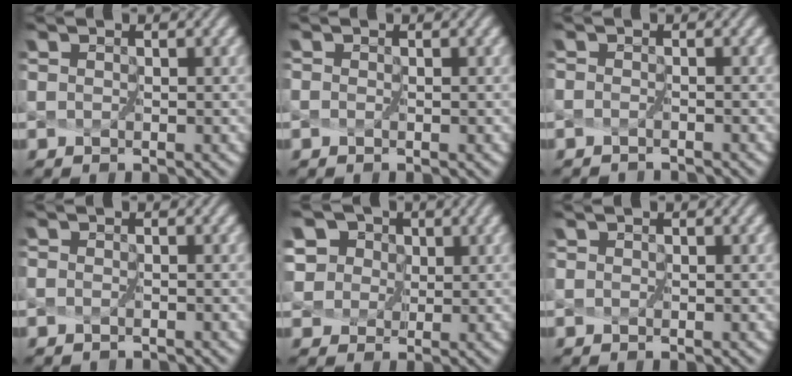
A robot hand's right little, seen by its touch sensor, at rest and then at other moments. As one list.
[{"total": 0.0}, {"total": 1.4, "force": [-1.3, -0.4, -0.5], "torque": [0.006, -0.004, -0.020]}, {"total": 0.9, "force": [-0.9, 0.0, -0.2], "torque": [0.000, -0.001, -0.011]}, {"total": 7.6, "force": [4.6, 5.1, 3.3], "torque": [-0.068, 0.025, 0.061]}, {"total": 0.0}]